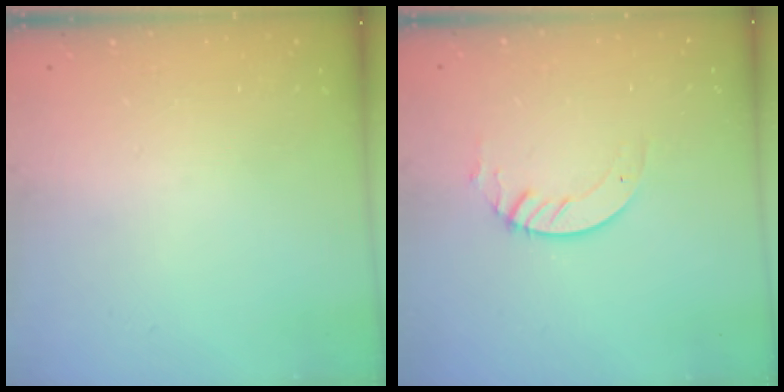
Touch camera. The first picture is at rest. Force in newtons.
{"total": 3.6, "press": 3.6, "slide": 0.3}